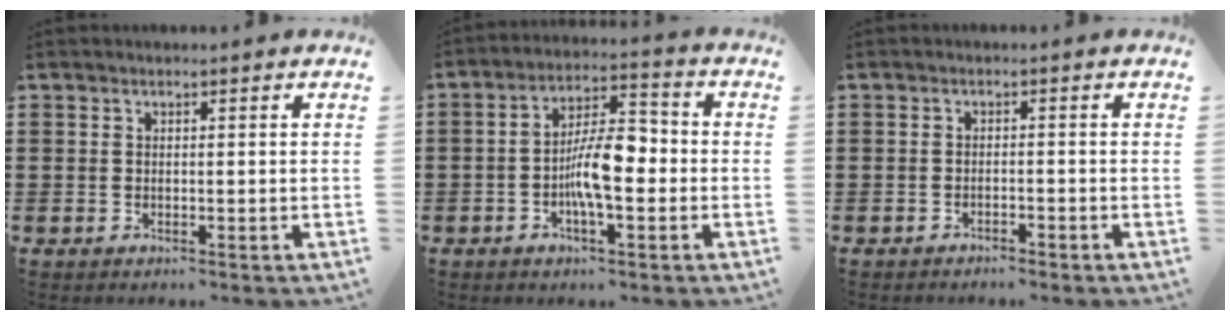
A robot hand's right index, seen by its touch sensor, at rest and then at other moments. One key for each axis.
{"total": 8.6, "fx": -1.9, "fy": 3.1, "fz": 7.7, "tx": -0.154, "ty": 0.004, "tz": -0.038}
{"total": 1.2, "fx": -1.2, "fy": 0.0, "fz": 0.3, "tx": -0.007, "ty": 0.001, "tz": -0.024}